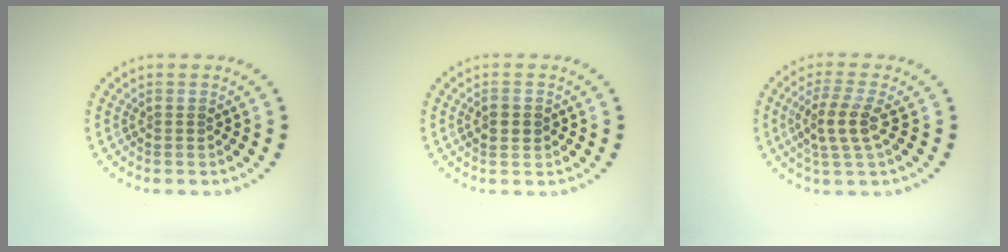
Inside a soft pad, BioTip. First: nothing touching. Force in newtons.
{"total": 1.2, "press": 1.2, "slide": 0.1}
{"total": 3.0, "press": 2.6, "slide": 1.5}